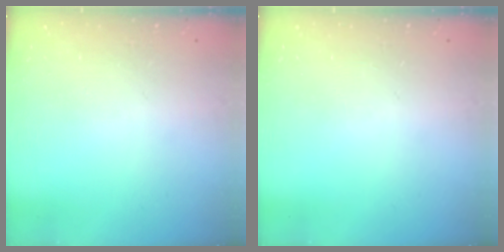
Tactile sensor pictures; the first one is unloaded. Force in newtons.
{"total": 0.0}